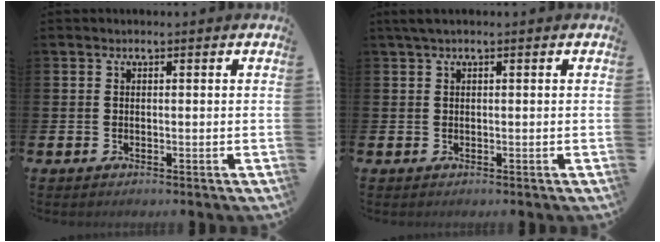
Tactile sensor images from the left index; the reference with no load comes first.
{"total": 1.2, "force": [0.7, 0.1, 1.0], "torque": [-0.025, 0.007, 0.013]}